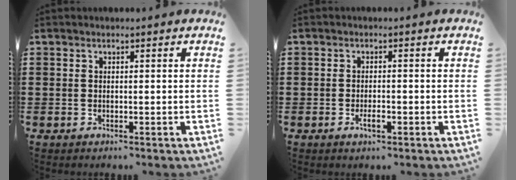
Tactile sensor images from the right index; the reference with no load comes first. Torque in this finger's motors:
{"motor_torque": [1.11, 0.18, 0.02, 0.03]}